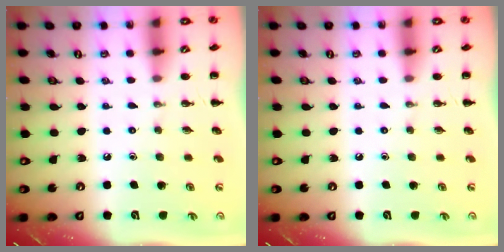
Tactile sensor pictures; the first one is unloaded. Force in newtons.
{"total": 0.0}